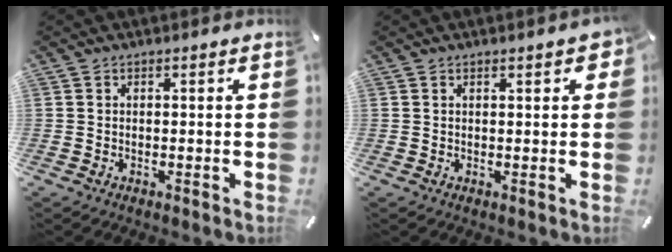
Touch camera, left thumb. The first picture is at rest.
{"total": 2.3, "force": [1.1, 0.9, 1.8], "torque": [-0.028, 0.000, 0.017]}